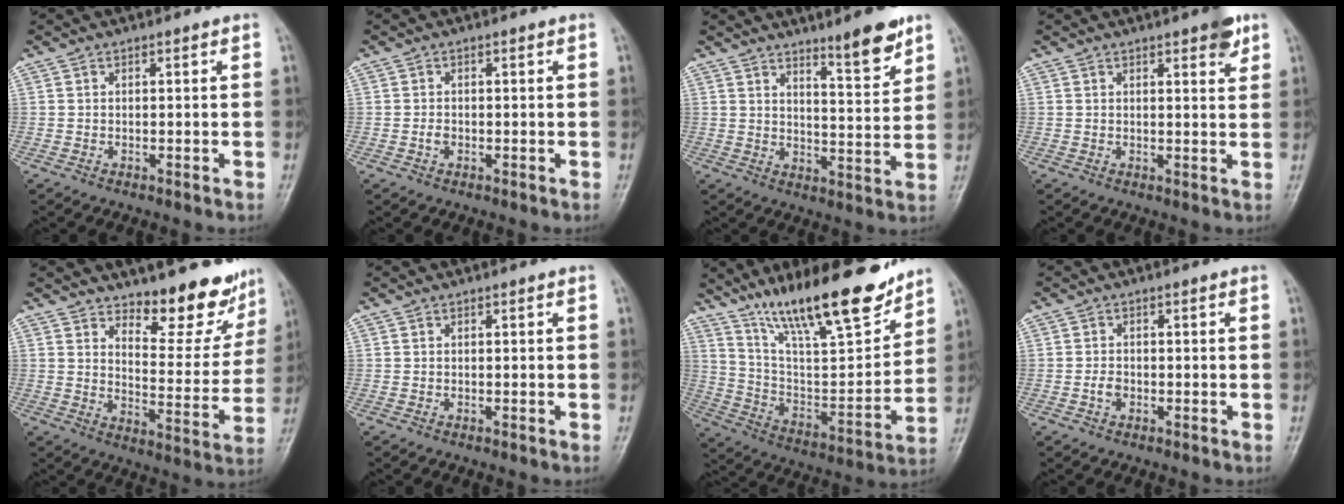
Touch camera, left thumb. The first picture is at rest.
{"total": 1.0, "force": [-0.2, 0.7, 0.7], "torque": [-0.009, 0.001, -0.005]}
{"total": 8.4, "force": [6.1, 1.4, 5.6], "torque": [-0.075, -0.053, 0.097]}
{"total": 4.2, "force": [2.6, 1.2, 3.1], "torque": [-0.032, -0.012, 0.029]}
{"total": 12.2, "force": [10.3, 4.3, 4.9], "torque": [-0.030, -0.090, 0.149]}
{"total": 0.0}
{"total": 23.4, "force": [16.9, 5.8, 15.2], "torque": [-0.217, -0.078, 0.290]}
{"total": 1.7, "force": [-0.6, 1.2, 1.1], "torque": [-0.018, 0.004, -0.013]}